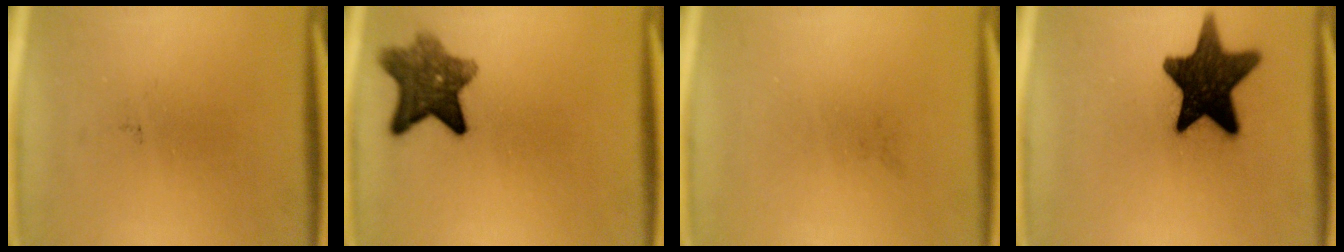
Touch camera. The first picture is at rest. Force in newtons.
{"total": 8.3}
{"total": 0.0}
{"total": 16.1}